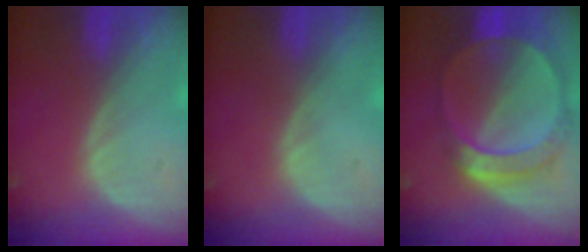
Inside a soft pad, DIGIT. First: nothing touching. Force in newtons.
{"total": 0.0}
{"total": 9.2, "press": 8.1, "slide": 4.5}